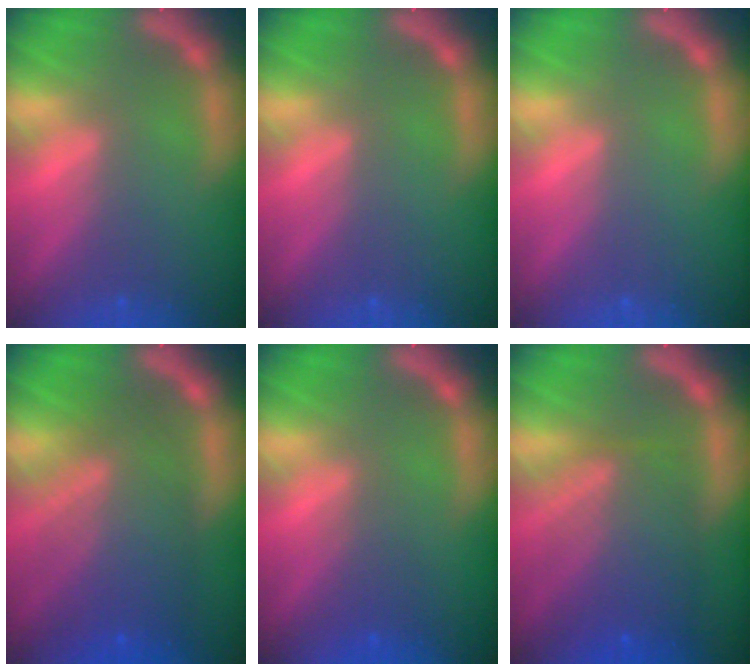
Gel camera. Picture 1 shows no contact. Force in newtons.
{"total": 0.0}
{"total": 0.0}
{"total": 8.5}
{"total": 2.0}
{"total": 7.6}